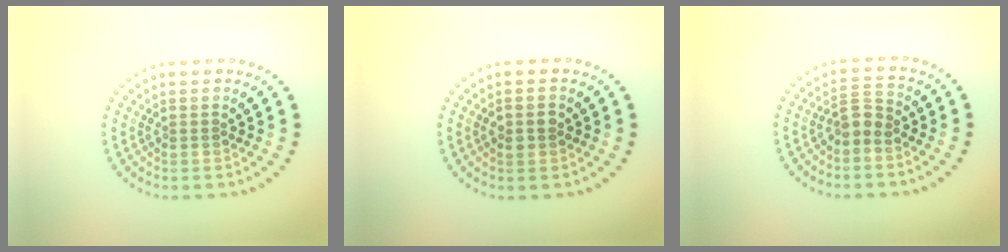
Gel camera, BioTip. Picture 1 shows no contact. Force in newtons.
{"total": 2.0, "press": 2.0, "slide": 0.0}
{"total": 2.0, "press": 1.6, "slide": 1.2}